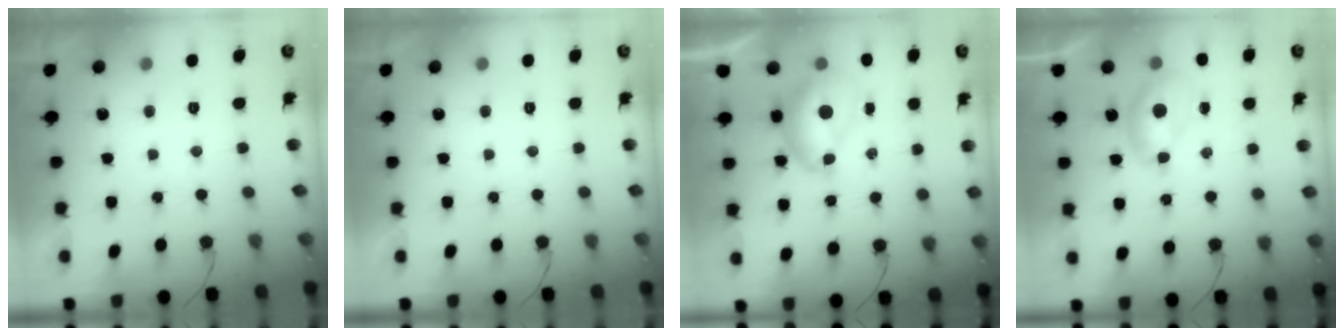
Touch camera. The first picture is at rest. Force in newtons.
{"total": 0.0}
{"total": 7.9, "press": 7.8, "slide": 0.8}
{"total": 6.3, "press": 6.3, "slide": 1.0}